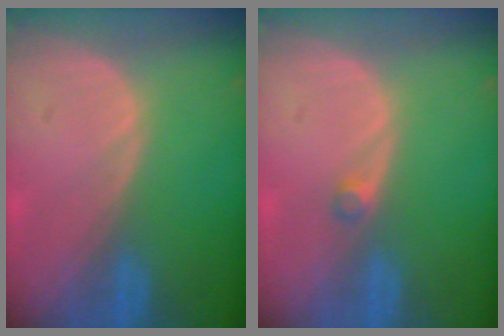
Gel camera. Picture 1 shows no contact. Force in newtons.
{"total": 1.3, "press": 1.1, "slide": 0.6}